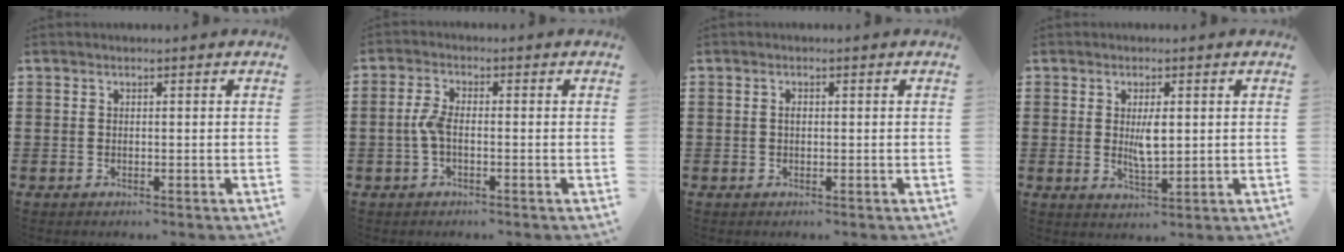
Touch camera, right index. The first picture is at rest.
{"total": 3.5, "force": [-0.8, 1.3, 3.2], "torque": [-0.080, -0.001, -0.022]}
{"total": 0.9, "force": [0.0, 0.4, 0.8], "torque": [-0.016, 0.000, 0.000]}
{"total": 4.0, "force": [0.5, 1.4, 3.7], "torque": [-0.064, 0.000, 0.006]}